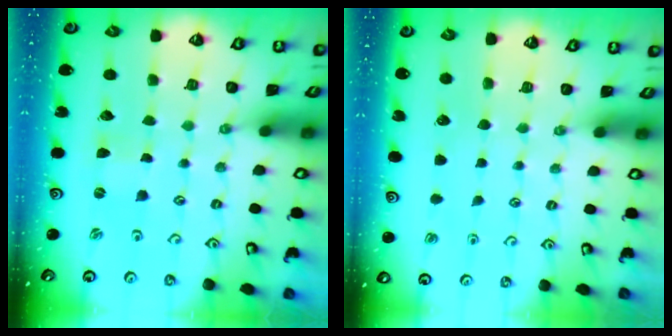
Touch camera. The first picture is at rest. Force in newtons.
{"total": 0.0}